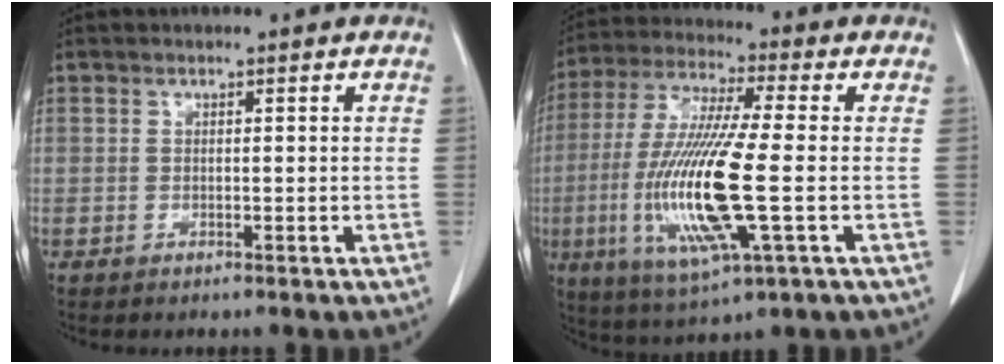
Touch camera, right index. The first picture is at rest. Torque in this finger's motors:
{"motor_torque": [2.14, 0.00, 0.57, 0.21]}